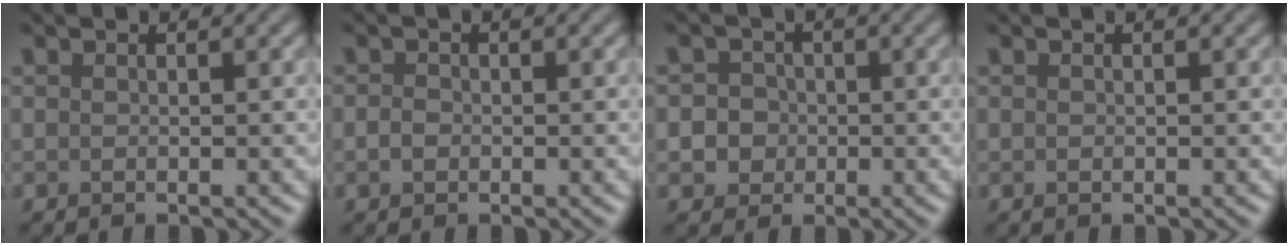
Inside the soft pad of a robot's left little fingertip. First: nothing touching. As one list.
[{"total": 1.0, "force": [-0.3, 0.8, 0.6], "torque": [-0.011, -0.001, -0.009]}, {"total": 4.0, "force": [-0.2, 3.8, 1.3], "torque": [0.008, 0.022, -0.024]}, {"total": 0.0}]